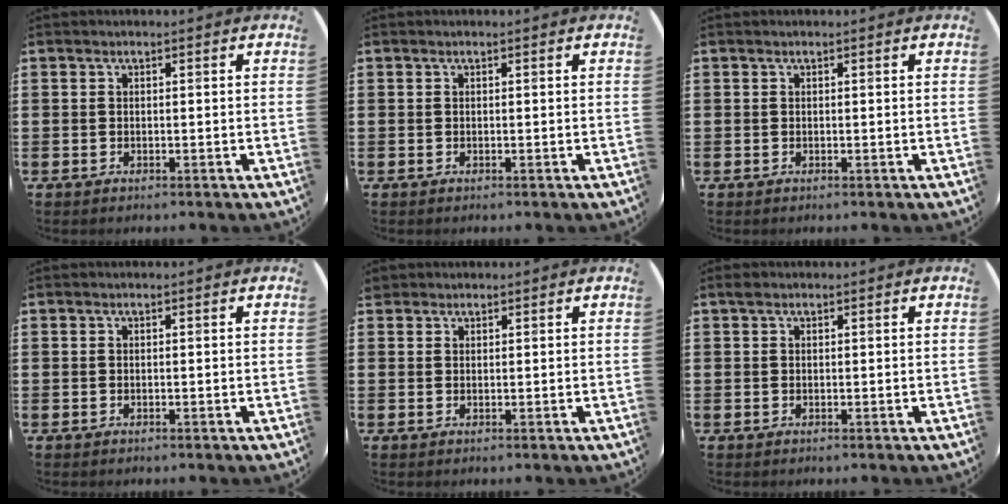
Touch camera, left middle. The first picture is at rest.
{"total": 0.0}
{"total": 0.0}
{"total": 0.0}
{"total": 1.0, "force": [0.9, 0.4, -0.1], "torque": [-0.001, 0.002, 0.018]}
{"total": 0.5, "force": [0.4, 0.3, 0.2], "torque": [0.004, 0.000, 0.006]}